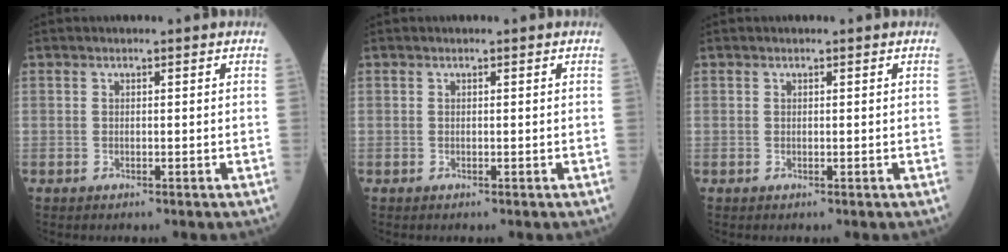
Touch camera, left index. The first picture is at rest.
{"total": 0.0}
{"total": 0.0}